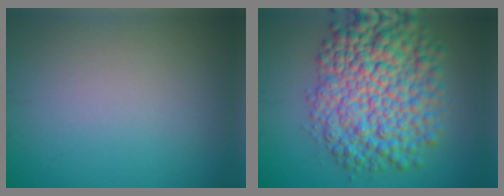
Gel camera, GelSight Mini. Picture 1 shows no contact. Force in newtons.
{"total": 11.0, "press": 11.0, "slide": 0.2}